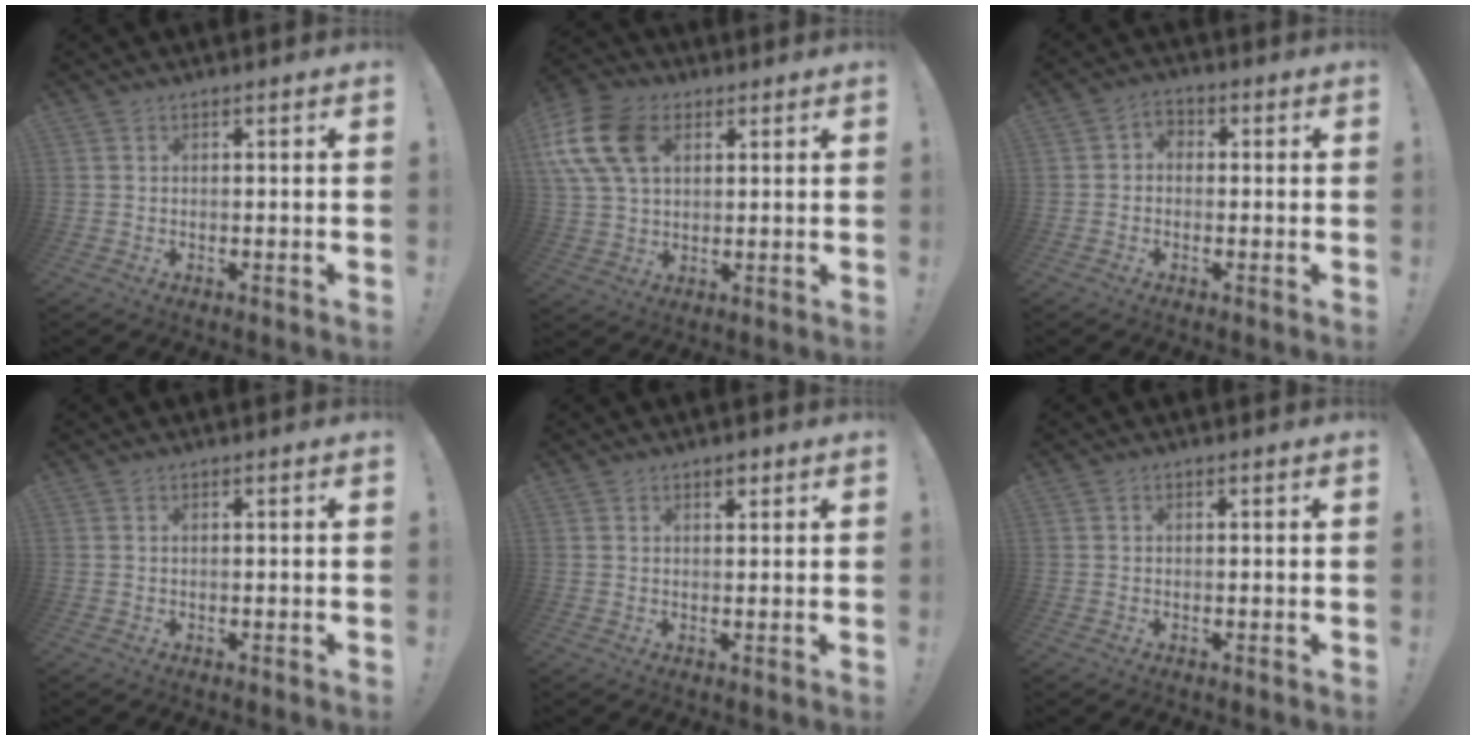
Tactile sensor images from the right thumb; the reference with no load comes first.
{"total": 15.8, "force": [5.3, 10.7, 10.4], "torque": [-0.207, -0.011, 0.104]}
{"total": 2.8, "force": [-0.8, 2.3, 1.5], "torque": [-0.027, 0.010, -0.013]}
{"total": 0.0}
{"total": 1.7, "force": [1.2, 0.9, 0.8], "torque": [0.006, -0.008, 0.016]}
{"total": 0.0}